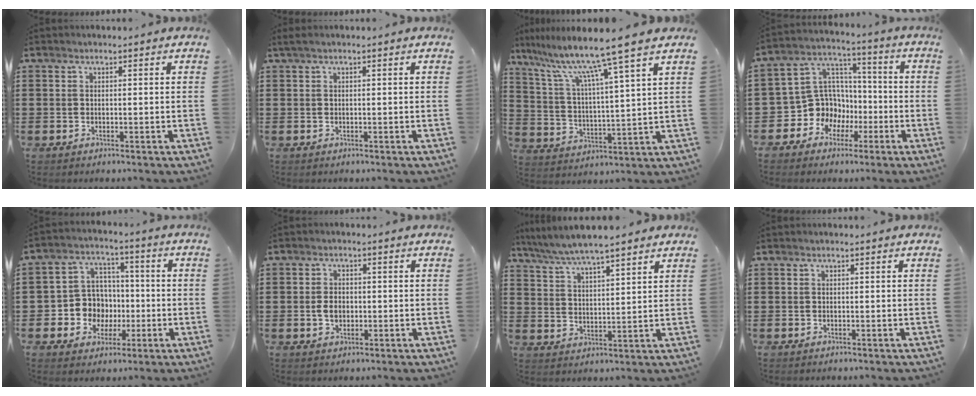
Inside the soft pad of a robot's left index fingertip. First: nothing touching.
{"total": 0.8, "force": [0.0, 0.1, 0.8], "torque": [-0.012, -0.002, 0.000]}
{"total": 10.8, "force": [8.5, -1.1, 6.5], "torque": [-0.158, -0.049, 0.134]}
{"total": 9.5, "force": [-2.7, 8.9, 2.0], "torque": [-0.087, 0.001, -0.043]}
{"total": 8.1, "force": [-0.9, 7.7, 2.1], "torque": [-0.072, 0.015, -0.006]}
{"total": 2.9, "force": [-0.3, 1.9, 2.2], "torque": [-0.043, 0.005, -0.006]}
{"total": 5.8, "force": [5.3, 0.3, 2.4], "torque": [-0.065, -0.021, 0.091]}
{"total": 0.0}